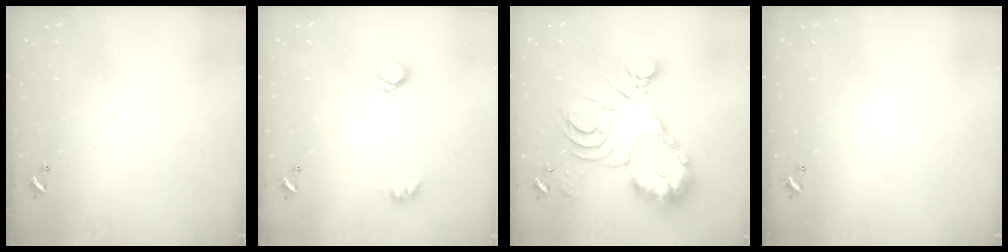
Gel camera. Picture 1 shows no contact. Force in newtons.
{"total": 4.9, "press": 4.9, "slide": 0.2}
{"total": 17.7, "press": 17.6, "slide": 1.4}
{"total": 0.0}